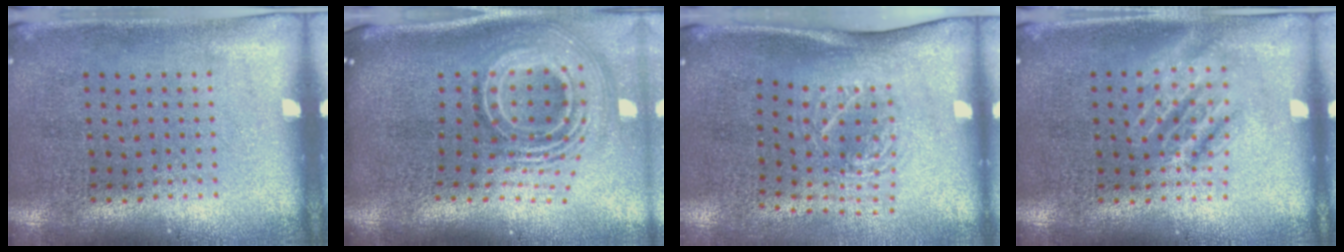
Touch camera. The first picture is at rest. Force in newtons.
{"total": 2.9, "press": 1.8, "slide": 2.2}
{"total": 1.8, "press": 1.3, "slide": 1.4}
{"total": 1.2, "press": 1.2, "slide": 0.2}